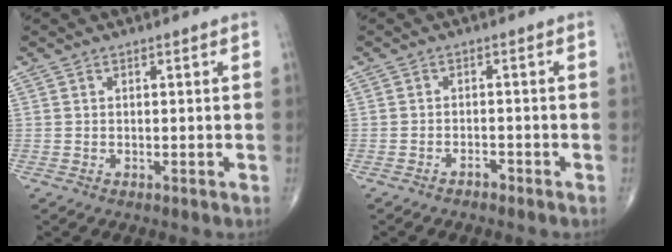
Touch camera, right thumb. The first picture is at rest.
{"total": 1.4, "force": [-1.2, 0.5, 0.4], "torque": [-0.005, 0.008, -0.022]}